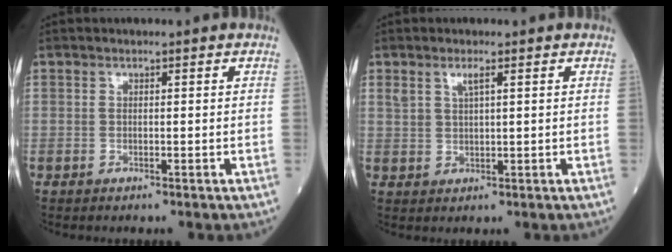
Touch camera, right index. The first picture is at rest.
{"total": 2.4, "force": [1.4, 0.6, 1.9], "torque": [-0.042, 0.008, 0.030]}